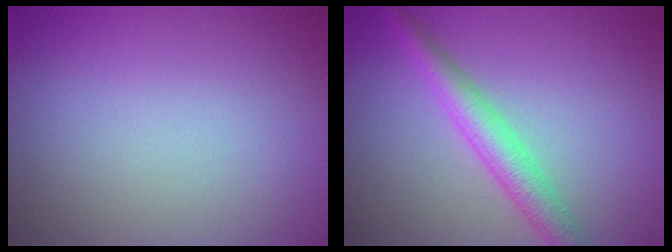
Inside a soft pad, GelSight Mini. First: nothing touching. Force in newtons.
{"total": 3.7, "press": 3.7, "slide": 0.1}